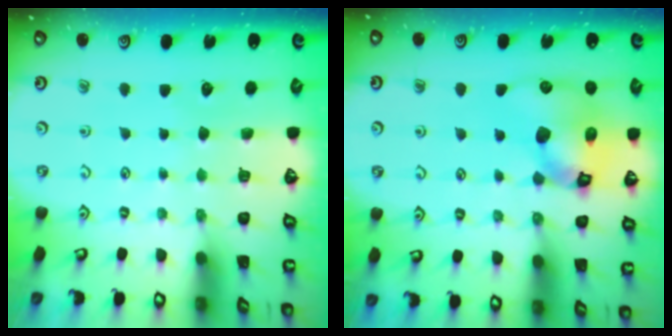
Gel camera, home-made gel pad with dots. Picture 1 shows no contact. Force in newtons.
{"total": 14.0, "press": 13.8, "slide": 2.1}